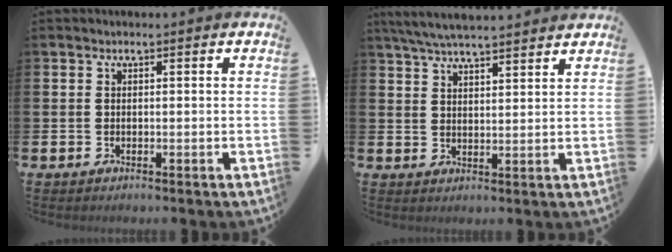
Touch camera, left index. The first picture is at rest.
{"total": 5.6, "force": [5.4, 0.3, 1.3], "torque": [-0.045, -0.019, 0.100]}